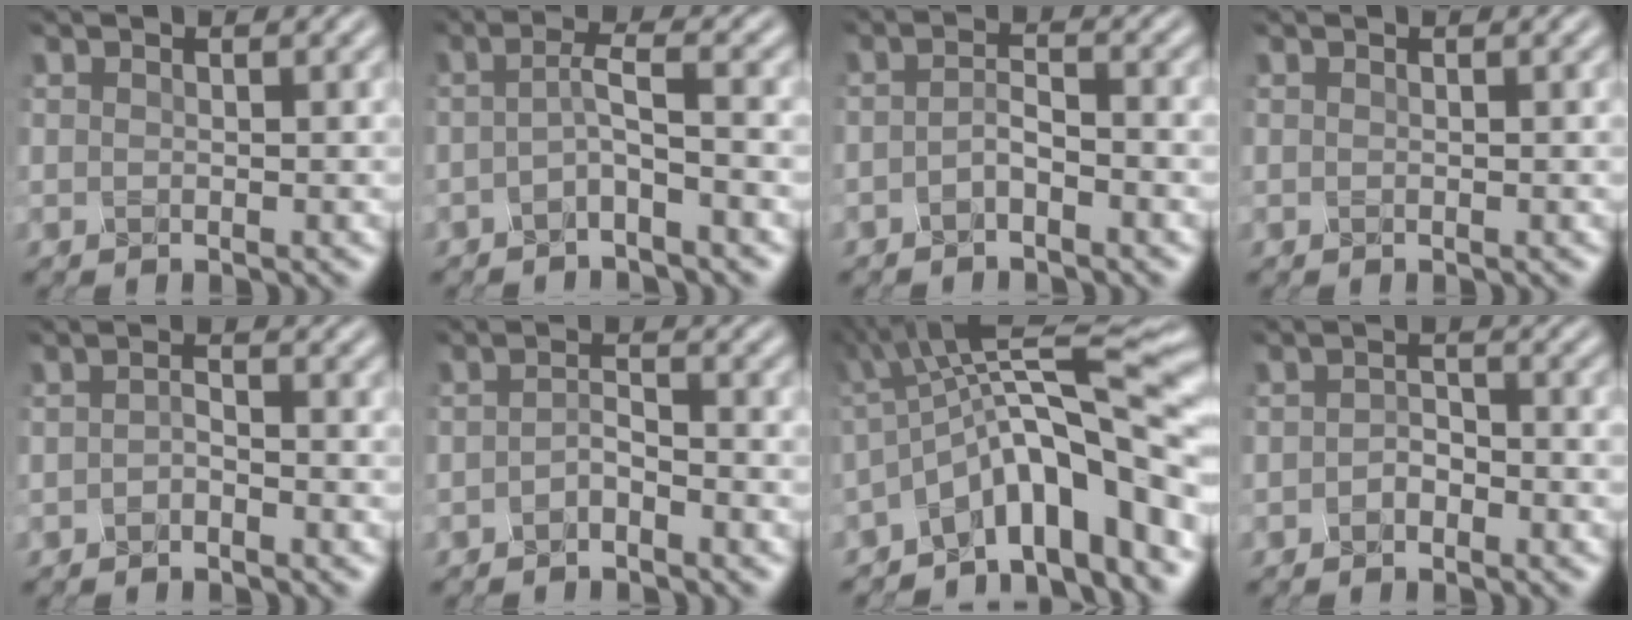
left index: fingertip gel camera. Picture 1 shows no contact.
{"total": 2.3, "force": [-1.4, 0.1, 1.8], "torque": [-0.039, 0.003, -0.032]}
{"total": 1.9, "force": [-1.7, 0.4, 0.9], "torque": [-0.020, 0.005, -0.037]}
{"total": 0.0}
{"total": 1.5, "force": [-1.3, 0.4, 0.6], "torque": [-0.013, 0.001, -0.029]}
{"total": 1.8, "force": [-1.7, 0.4, 0.6], "torque": [-0.014, 0.004, -0.037]}
{"total": 10.9, "force": [-3.3, 3.1, 9.9], "torque": [-0.127, 0.018, -0.073]}
{"total": 1.9, "force": [-1.5, 1.0, 0.7], "torque": [-0.013, 0.002, -0.033]}